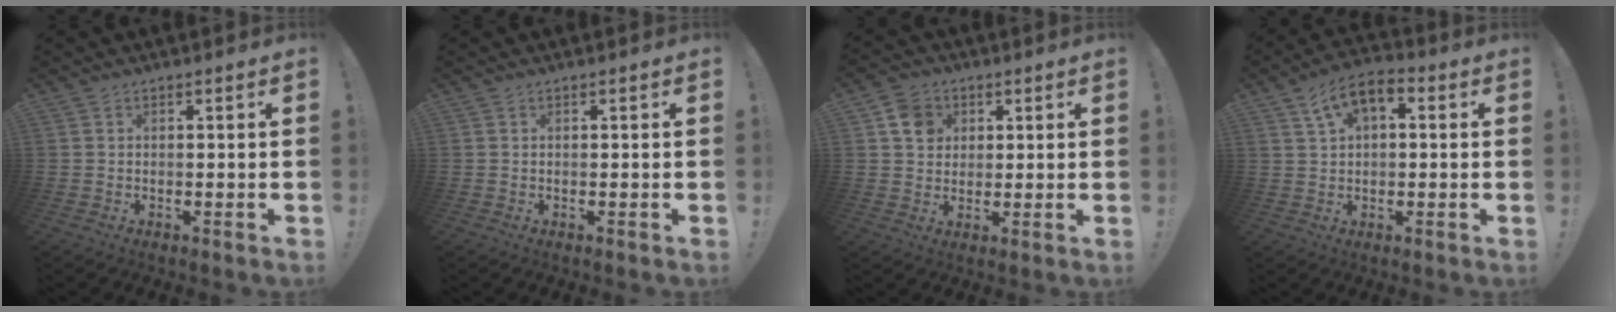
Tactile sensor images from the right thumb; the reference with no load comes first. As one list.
[{"total": 0.0}, {"total": 7.9, "force": [2.9, 6.9, 2.5], "torque": [-0.031, -0.007, 0.059]}, {"total": 7.8, "force": [3.0, 4.5, 5.7], "torque": [-0.089, -0.002, 0.055]}]